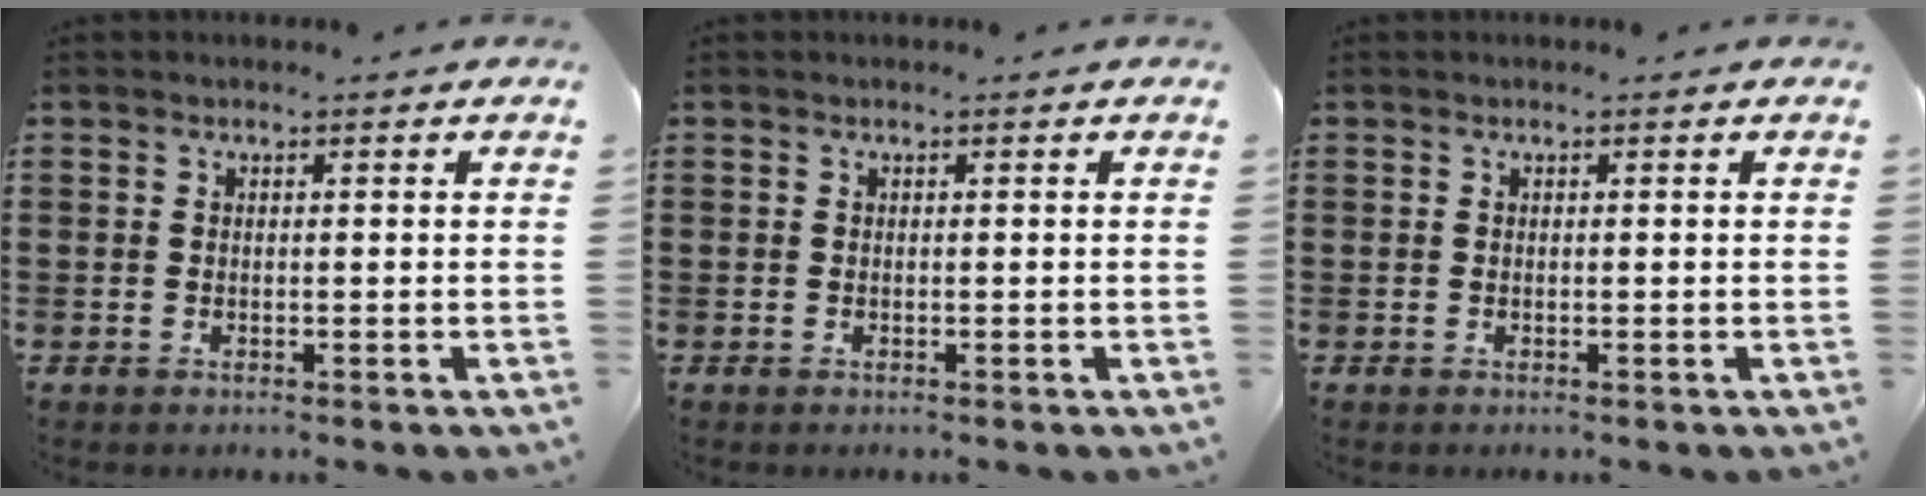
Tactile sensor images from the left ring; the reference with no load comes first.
{"total": 0.0}
{"total": 0.0}